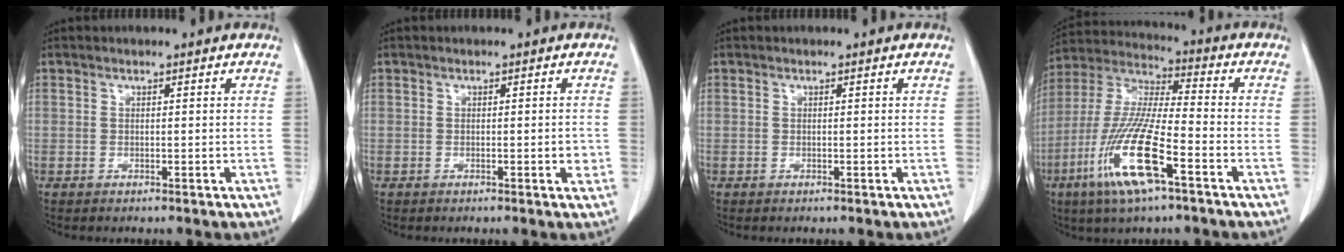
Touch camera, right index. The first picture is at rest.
{"total": 1.3, "force": [-0.3, 0.3, 1.3], "torque": [-0.015, -0.001, -0.004]}
{"total": 0.0}
{"total": 15.5, "force": [-7.0, 2.1, 13.7], "torque": [-0.290, -0.022, -0.134]}